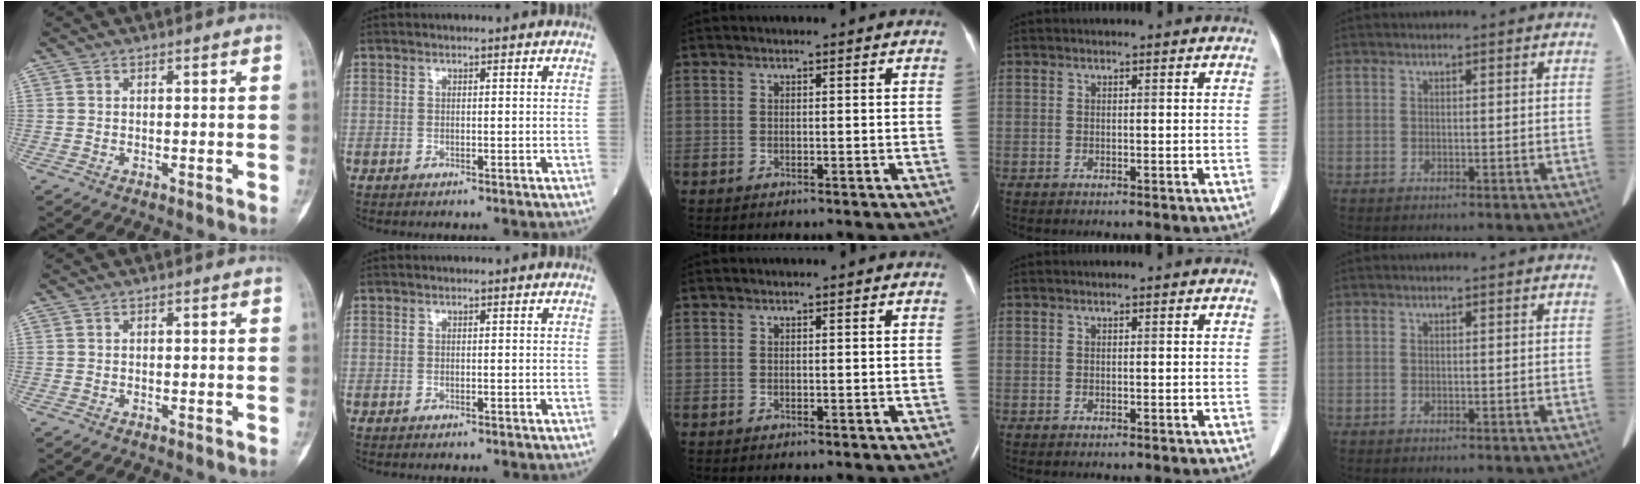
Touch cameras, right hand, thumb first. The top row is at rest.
{}